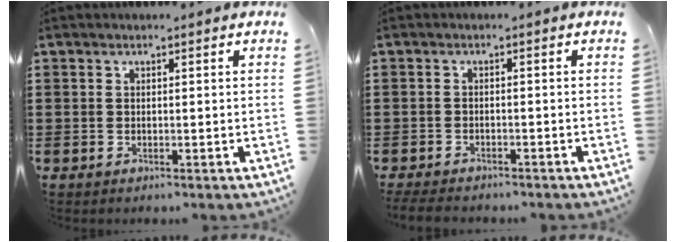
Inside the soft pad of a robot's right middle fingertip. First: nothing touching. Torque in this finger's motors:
{"motor_torque": [2.14, 0.00, 0.53, 0.15]}